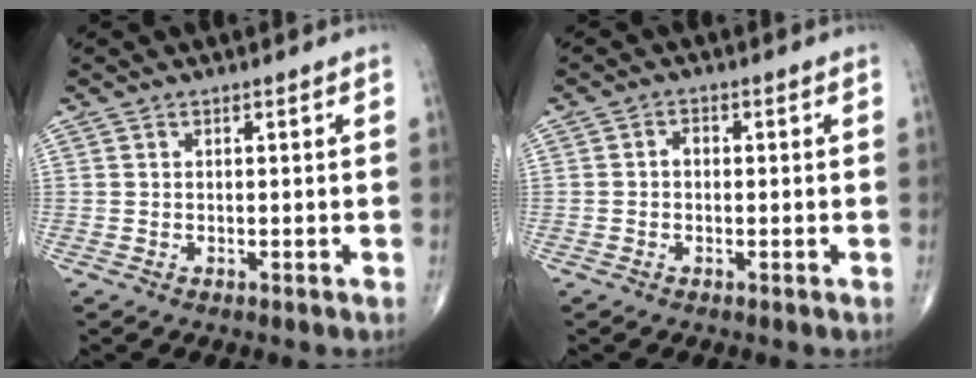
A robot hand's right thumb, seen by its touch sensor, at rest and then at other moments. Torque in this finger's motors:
{"motor_torque": [0.51, 0.36, 0.18, -0.24, 0.01]}